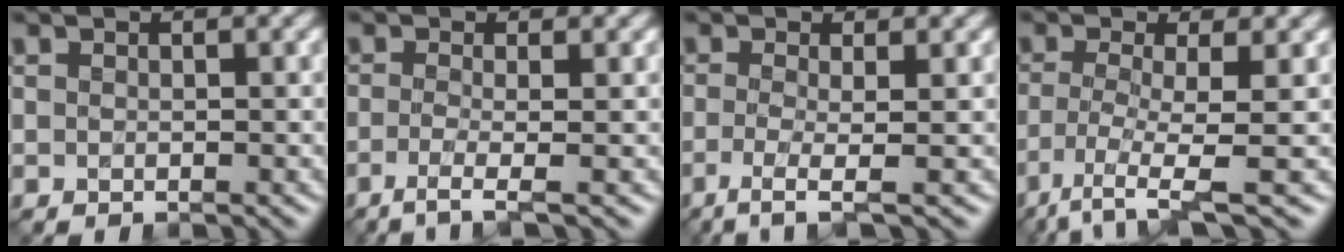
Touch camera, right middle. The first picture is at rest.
{"total": 3.1, "force": [-1.2, 0.8, 2.8], "torque": [-0.044, -0.009, -0.032]}
{"total": 3.4, "force": [-1.1, 0.7, 3.1], "torque": [-0.056, -0.010, -0.028]}
{"total": 4.8, "force": [-2.5, 0.6, 4.0], "torque": [-0.080, -0.012, -0.057]}